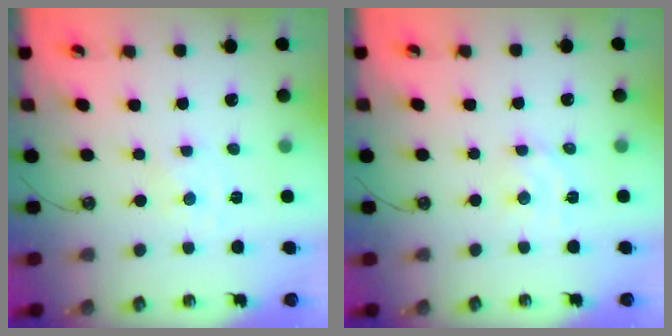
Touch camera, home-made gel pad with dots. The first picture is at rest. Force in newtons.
{"total": 5.4, "press": 5.4, "slide": 0.3}